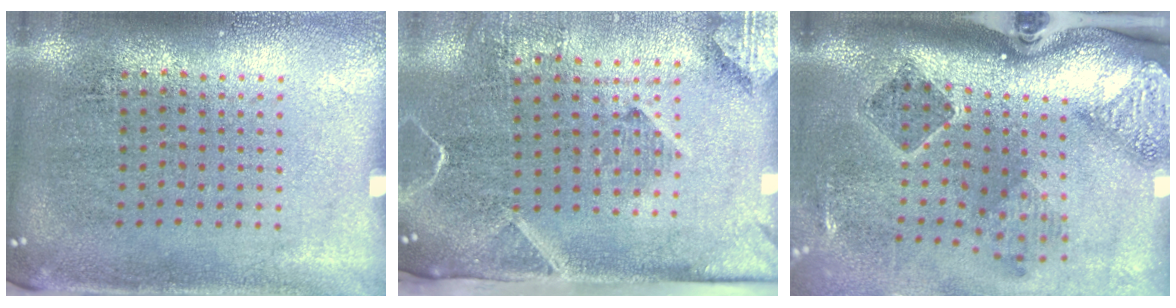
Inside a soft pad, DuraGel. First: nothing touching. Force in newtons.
{"total": 2.9, "press": 2.1, "slide": 2.0}
{"total": 2.5, "press": 1.7, "slide": 1.8}